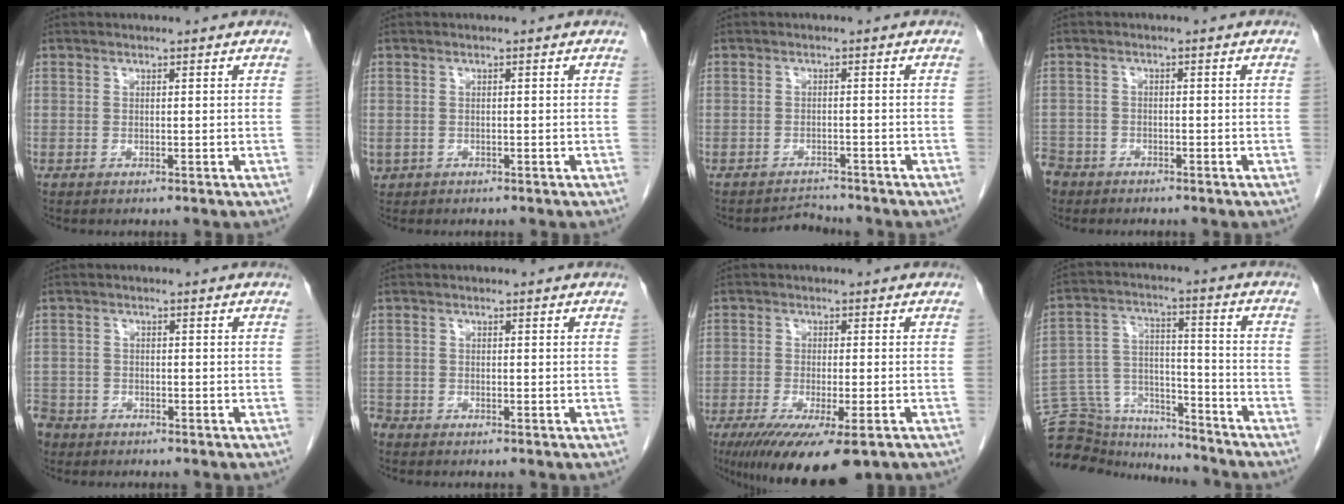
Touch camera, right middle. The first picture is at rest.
{"total": 1.3, "force": [-0.5, 1.1, 0.2], "torque": [-0.011, 0.003, -0.003]}
{"total": 2.2, "force": [-2.1, 0.1, -0.8], "torque": [0.010, -0.010, -0.030]}
{"total": 5.5, "force": [-4.2, 3.5, 0.5], "torque": [-0.023, -0.002, -0.083]}
{"total": 5.3, "force": [-4.1, 3.3, 0.5], "torque": [-0.021, -0.002, -0.081]}
{"total": 2.0, "force": [-1.9, 0.6, 0.0], "torque": [-0.003, -0.003, -0.037]}
{"total": 13.6, "force": [-9.0, 2.8, 9.7], "torque": [-0.152, -0.033, -0.142]}
{"total": 16.9, "force": [-15.6, 5.1, 4.0], "torque": [-0.085, 0.049, -0.250]}